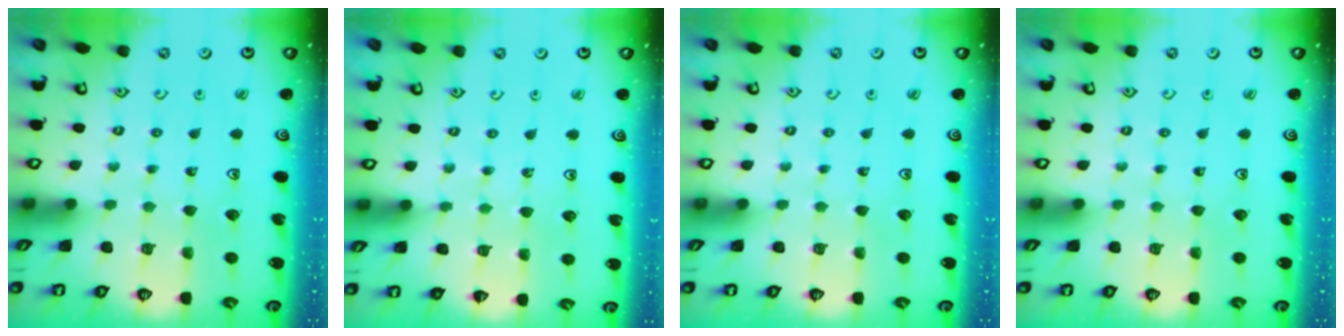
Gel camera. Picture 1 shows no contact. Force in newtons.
{"total": 3.9, "press": 3.5, "slide": 1.7}
{"total": 0.0}
{"total": 0.0}